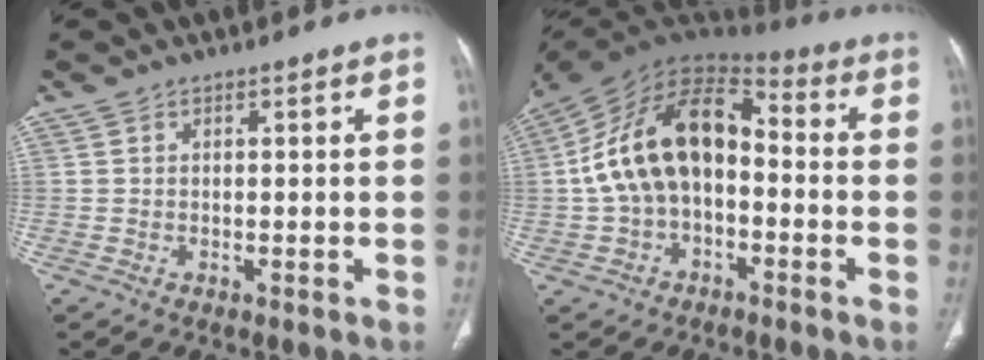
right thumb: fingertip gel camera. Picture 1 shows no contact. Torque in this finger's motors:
{"motor_torque": [2.52, 2.48, 2.01, -0.76, 0.25]}